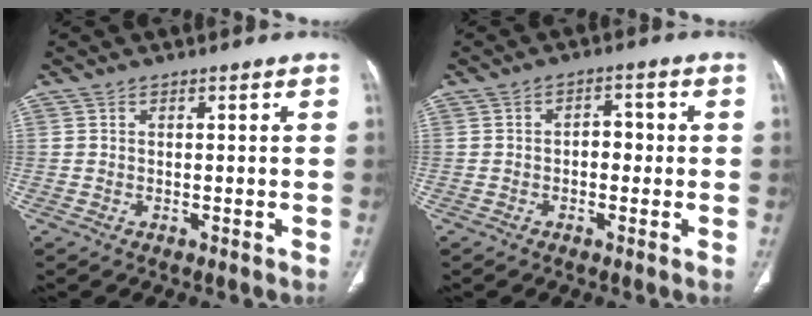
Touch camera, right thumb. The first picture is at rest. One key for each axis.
{"total": 3.5, "fx": -0.3, "fy": 2.4, "fz": 2.6, "tx": -0.018, "ty": 0.013, "tz": -0.010}